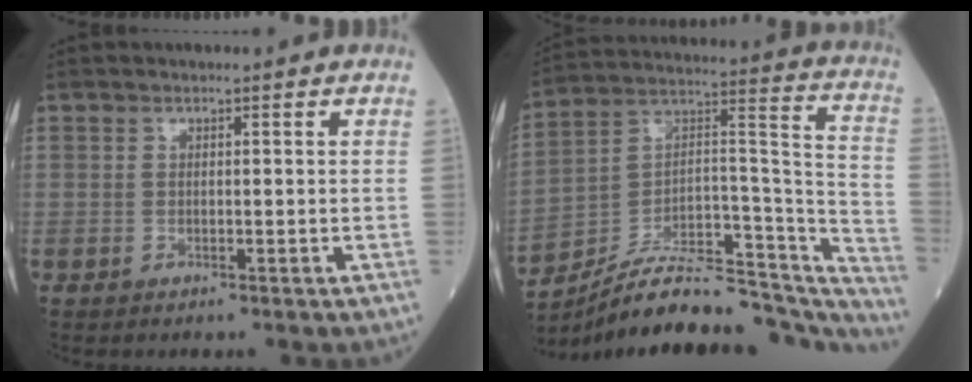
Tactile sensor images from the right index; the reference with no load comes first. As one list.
[{"total": 27.7, "force": [-24.3, 7.2, 11.3], "torque": [-0.125, 0.047, -0.356]}]